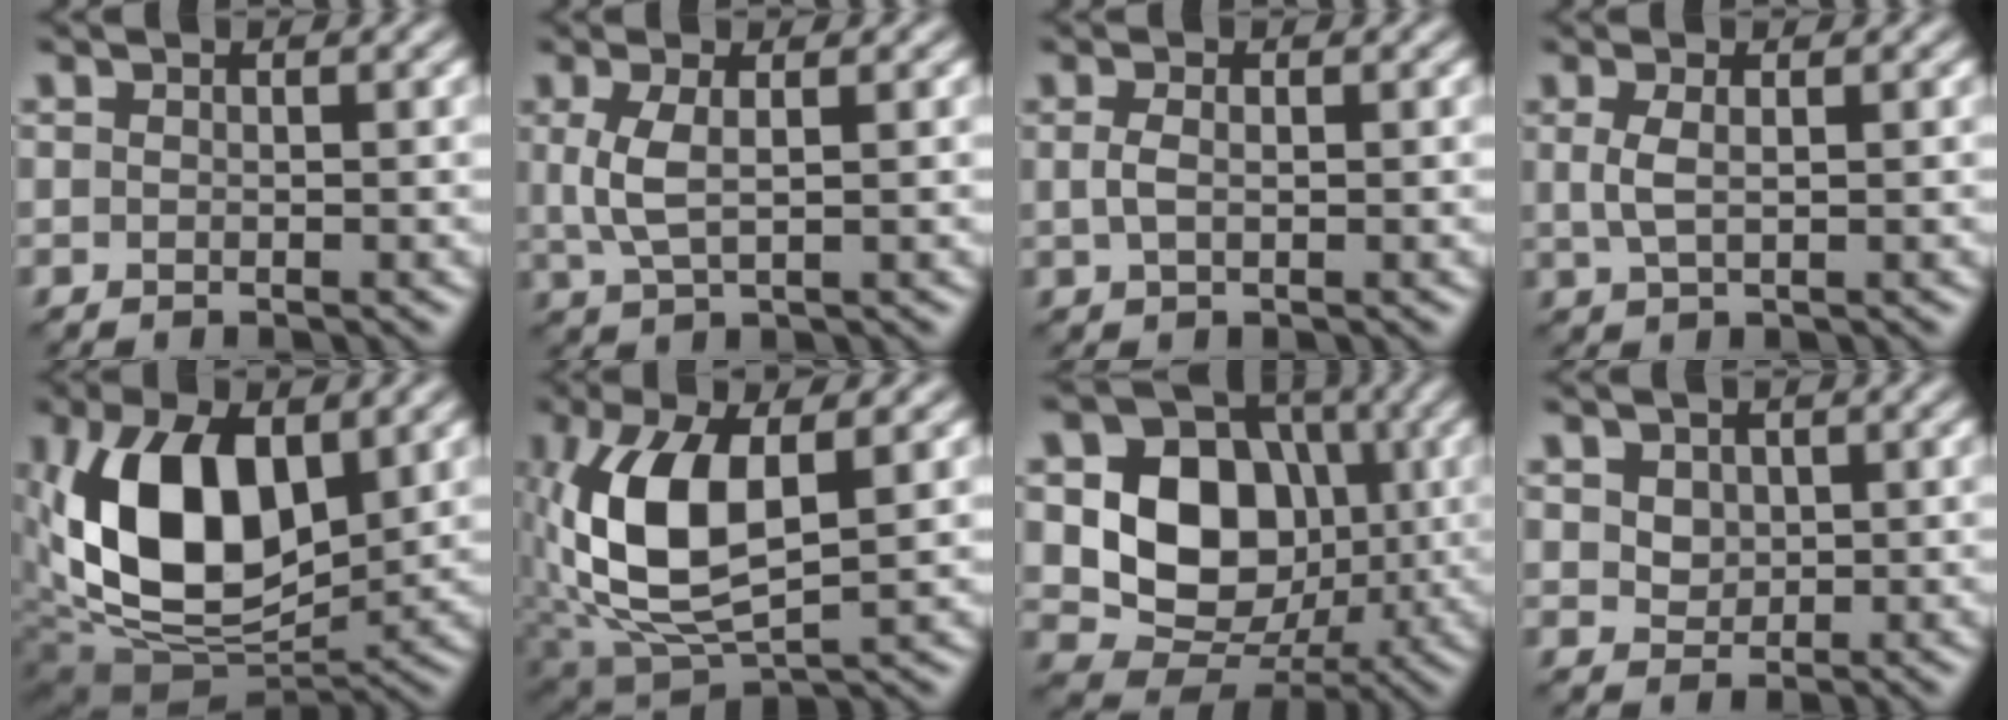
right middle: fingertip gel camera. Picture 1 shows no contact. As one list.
[{"total": 2.9, "force": [0.5, 1.0, 2.7], "torque": [-0.066, -0.001, 0.013]}, {"total": 1.4, "force": [0.1, 0.6, 1.3], "torque": [-0.034, 0.000, 0.003]}, {"total": 1.9, "force": [0.4, 0.6, 1.8], "torque": [-0.042, 0.001, 0.011]}, {"total": 12.1, "force": [2.2, 7.1, 9.5], "torque": [-0.177, -0.006, 0.040]}, {"total": 10.0, "force": [1.0, 4.9, 8.6], "torque": [-0.186, 0.004, 0.021]}, {"total": 10.0, "force": [0.8, 8.0, 6.0], "torque": [-0.109, -0.006, 0.006]}, {"total": 2.3, "force": [0.9, 1.8, 1.1], "torque": [-0.031, 0.003, 0.026]}]